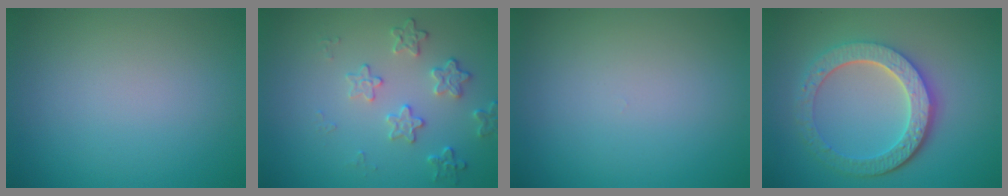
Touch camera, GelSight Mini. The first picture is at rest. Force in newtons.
{"total": 2.6, "press": 2.0, "slide": 1.7}
{"total": 0.0}
{"total": 5.8, "press": 4.5, "slide": 3.6}